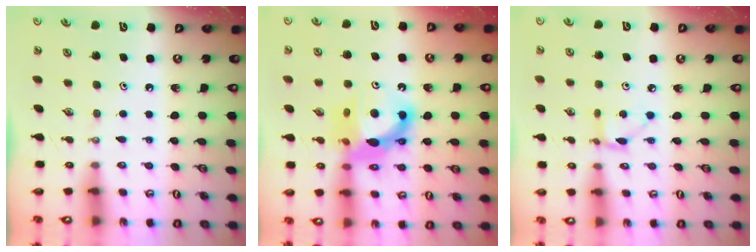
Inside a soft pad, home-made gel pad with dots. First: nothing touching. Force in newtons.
{"total": 11.3, "press": 11.0, "slide": 2.4}
{"total": 3.7, "press": 3.7, "slide": 0.4}